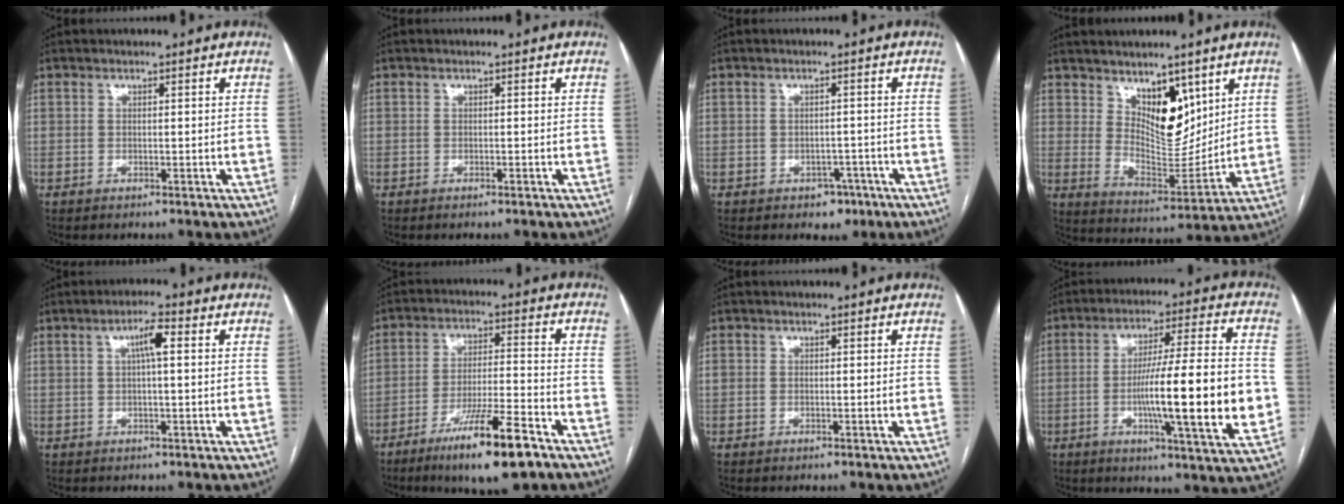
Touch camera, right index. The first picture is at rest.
{"total": 0.0}
{"total": 3.2, "force": [-1.7, 2.4, 1.1], "torque": [-0.003, 0.010, -0.015]}
{"total": 9.7, "force": [5.3, 4.5, 6.8], "torque": [-0.111, -0.008, 0.104]}
{"total": 3.8, "force": [0.9, 0.4, 3.6], "torque": [-0.065, 0.012, 0.015]}
{"total": 13.0, "force": [-8.2, 1.0, 10.0], "torque": [-0.176, -0.021, -0.136]}
{"total": 0.9, "force": [0.0, 0.7, 0.6], "torque": [-0.019, 0.007, 0.005]}
{"total": 18.0, "force": [-2.8, 0.4, 17.8], "torque": [-0.272, -0.001, -0.042]}